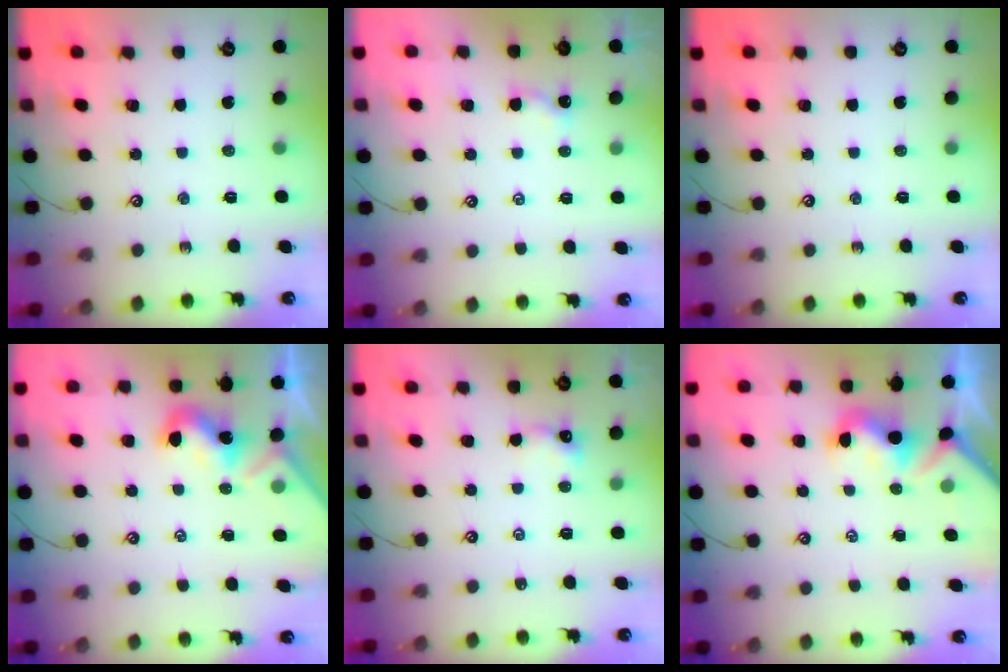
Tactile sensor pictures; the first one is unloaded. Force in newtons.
{"total": 2.1, "press": 2.1, "slide": 0.2}
{"total": 0.0}
{"total": 1.8, "press": 1.7, "slide": 0.5}
{"total": 1.2, "press": 1.2, "slide": 0.4}
{"total": 1.2, "press": 1.0, "slide": 0.6}